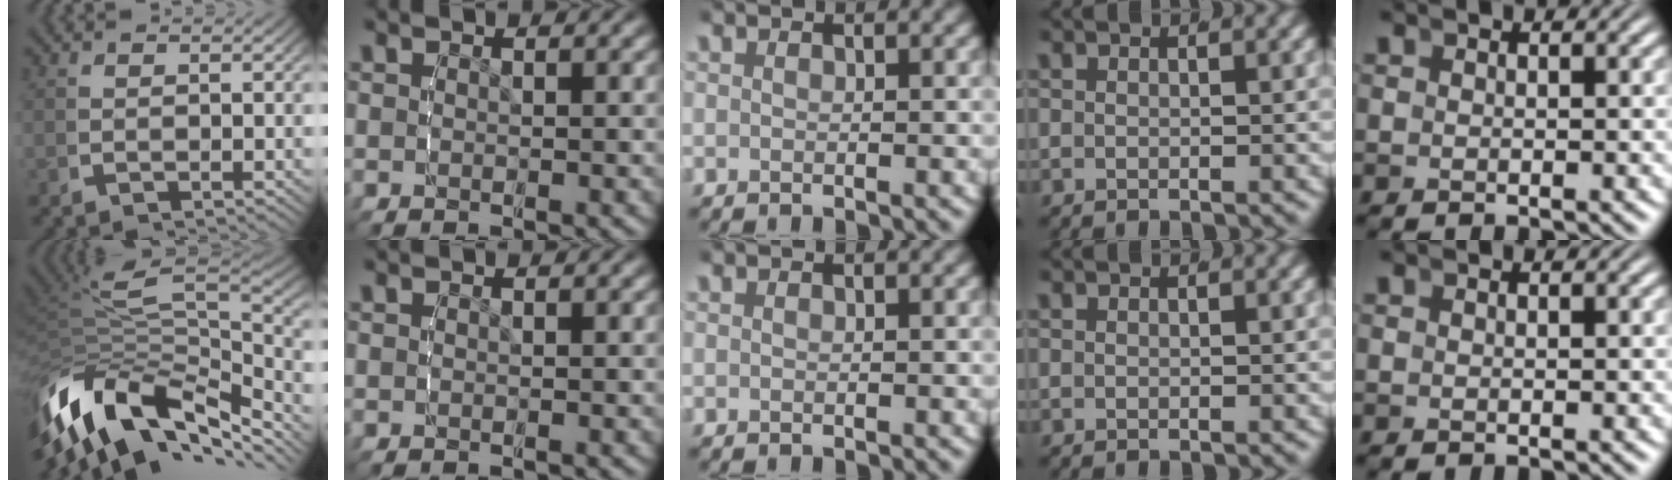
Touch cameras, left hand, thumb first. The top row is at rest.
{"thumb": {"total": 14.5, "force": [-3.5, 8.6, 11.2], "torque": [-0.224, -0.020, -0.042]}}